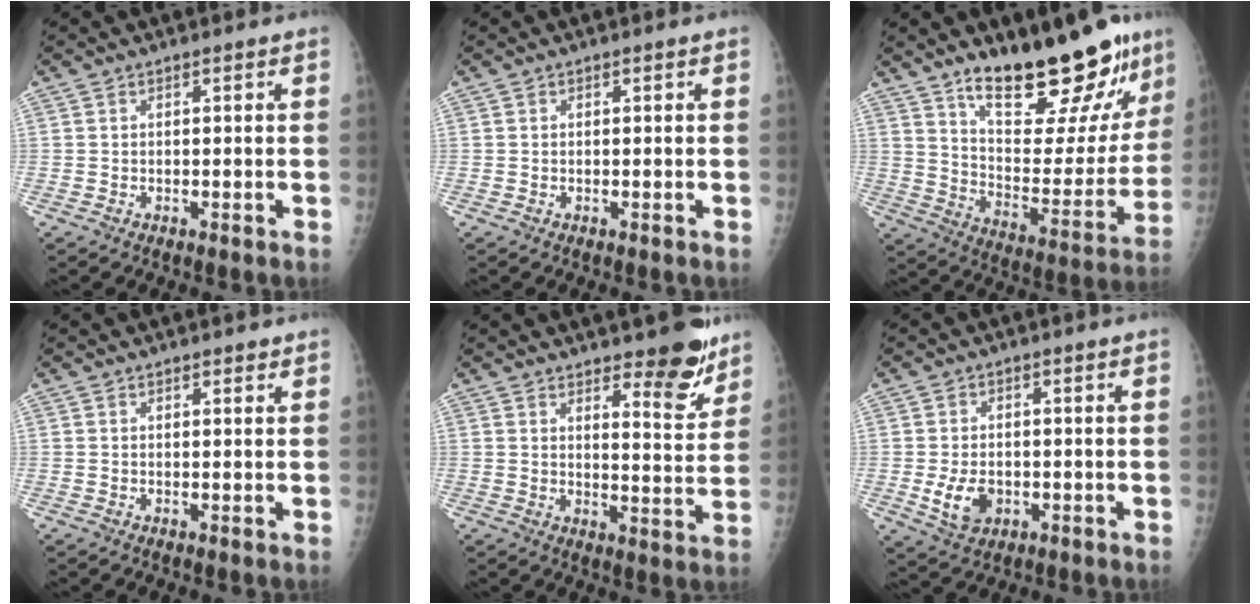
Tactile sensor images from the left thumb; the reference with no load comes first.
{"total": 0.0}
{"total": 23.8, "force": [16.8, 8.0, 14.8], "torque": [-0.168, -0.105, 0.260]}
{"total": 1.1, "force": [0.9, 0.4, 0.6], "torque": [-0.004, -0.005, 0.011]}
{"total": 9.3, "force": [6.7, 2.7, 5.8], "torque": [-0.051, -0.053, 0.099]}
{"total": 6.0, "force": [-1.3, 4.3, 4.1], "torque": [-0.063, -0.001, -0.013]}